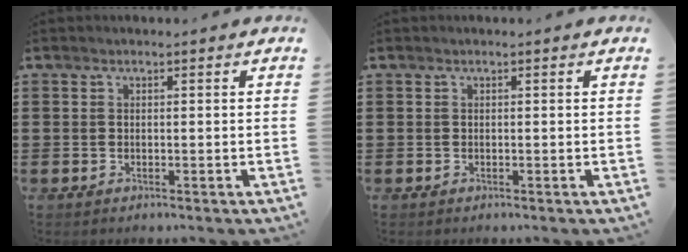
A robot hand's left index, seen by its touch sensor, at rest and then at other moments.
{"total": 0.0}